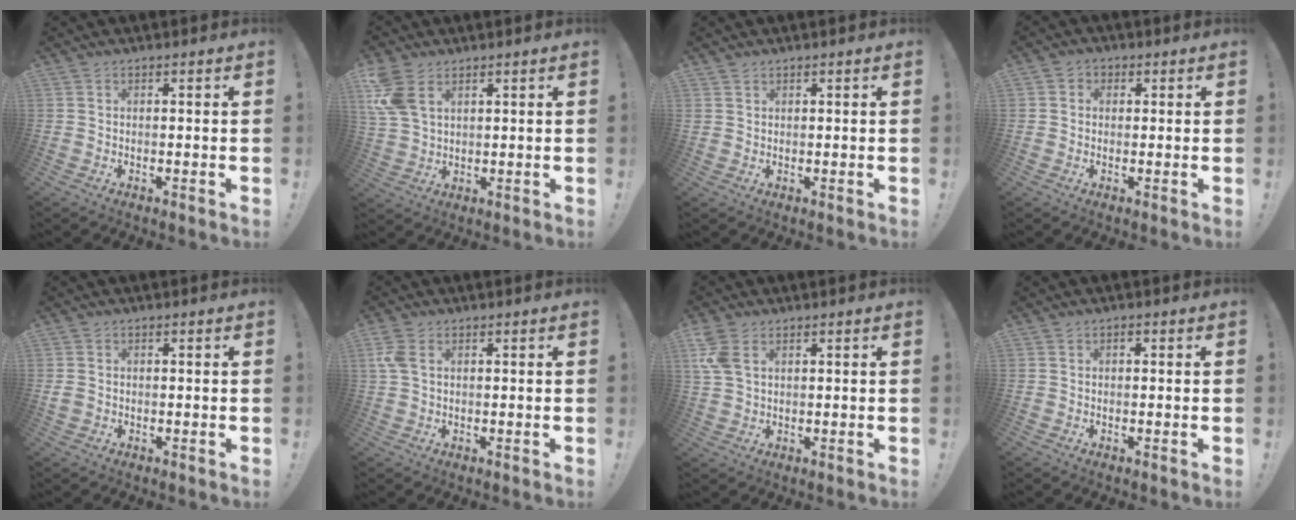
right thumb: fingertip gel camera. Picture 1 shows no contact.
{"total": 8.2, "force": [4.0, 5.1, 5.1], "torque": [-0.103, -0.011, 0.079]}
{"total": 1.4, "force": [1.0, 0.9, 0.3], "torque": [0.001, -0.005, 0.019]}
{"total": 2.6, "force": [-0.3, 2.3, 1.2], "torque": [-0.016, 0.007, -0.006]}
{"total": 1.8, "force": [-0.1, 1.5, 1.1], "torque": [-0.017, 0.004, 0.001]}
{"total": 4.2, "force": [1.4, 2.5, 3.0], "torque": [-0.070, 0.006, 0.027]}
{"total": 6.2, "force": [2.6, 3.9, 4.1], "torque": [-0.082, -0.007, 0.049]}
{"total": 0.6, "force": [-0.3, 0.4, 0.3], "torque": [-0.002, 0.001, -0.007]}